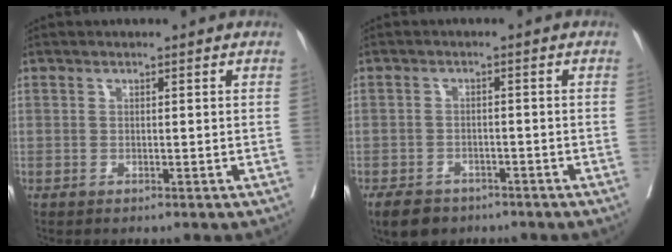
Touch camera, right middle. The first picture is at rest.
{"total": 6.8, "force": [-5.2, 3.6, 2.4], "torque": [-0.041, -0.002, -0.080]}